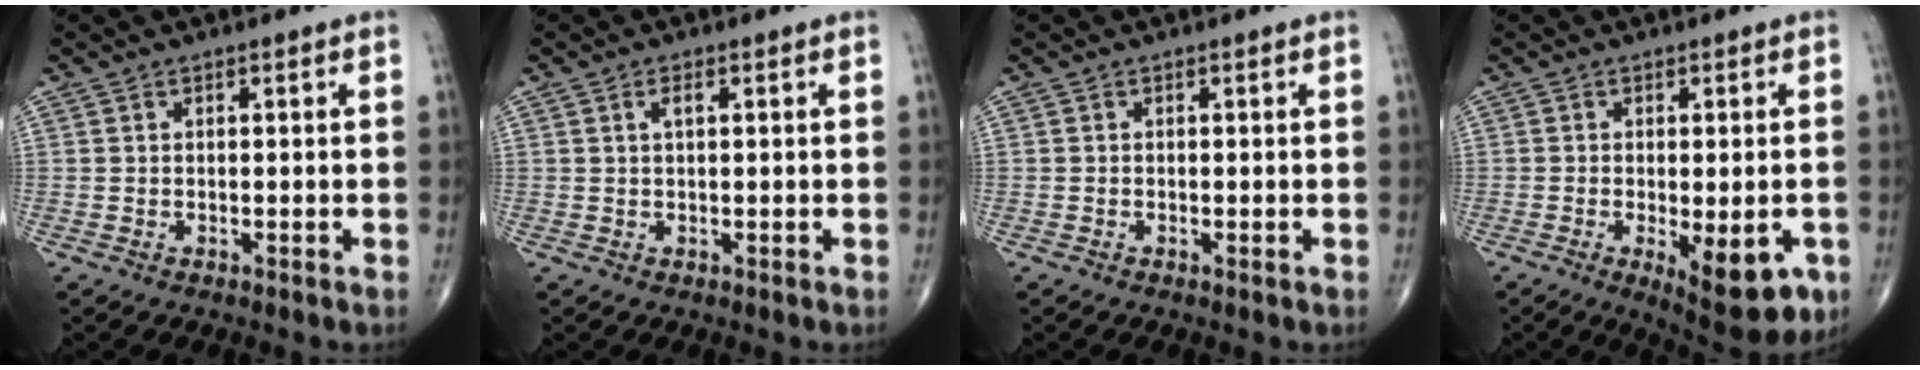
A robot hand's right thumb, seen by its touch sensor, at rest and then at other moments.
{"total": 1.7, "force": [0.6, 0.6, 1.4], "torque": [-0.027, 0.003, 0.010]}
{"total": 0.0}
{"total": 11.8, "force": [-4.2, 4.5, 10.1], "torque": [-0.123, -0.009, -0.048]}